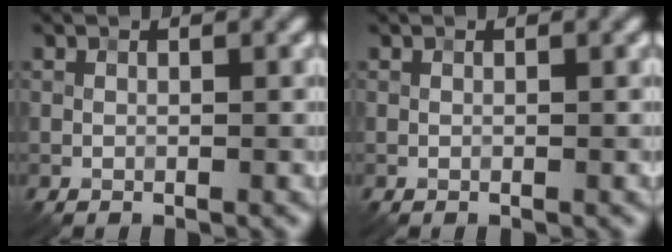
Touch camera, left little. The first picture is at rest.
{"total": 0.0}